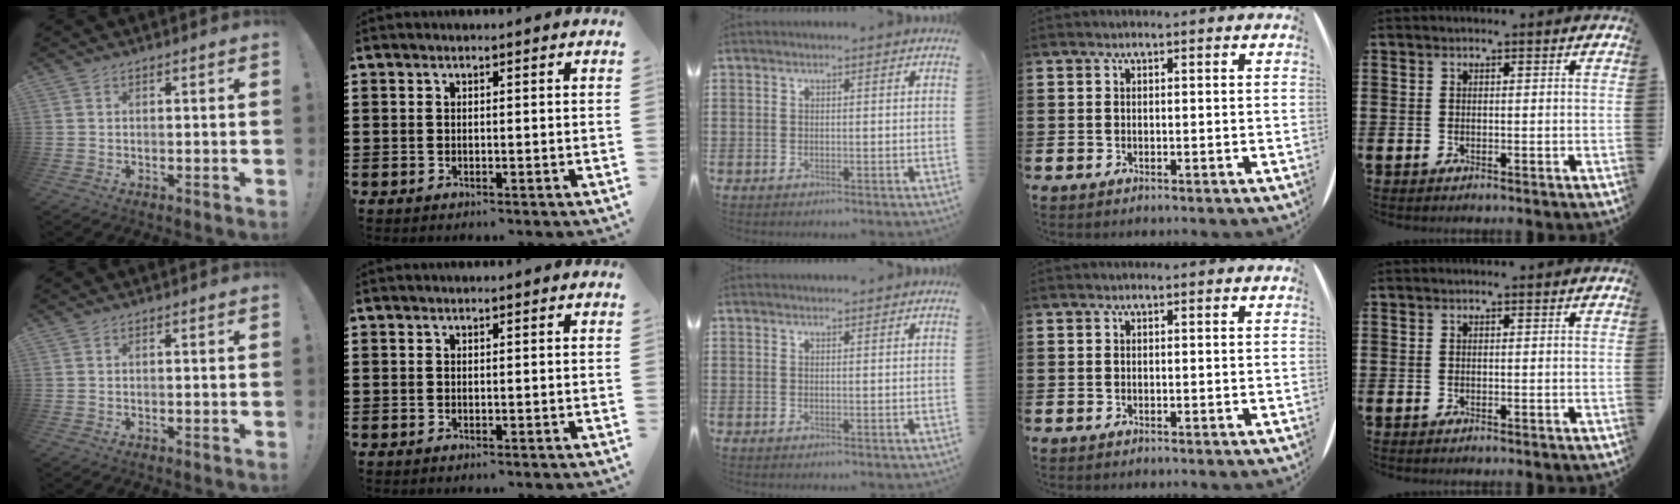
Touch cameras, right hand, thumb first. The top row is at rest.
{"middle": {"total": 1.0, "force": [1.0, 0.1, 0.0], "torque": [0.005, -0.003, 0.017]}}